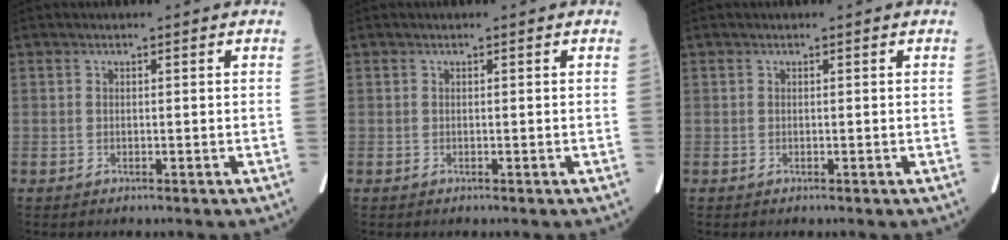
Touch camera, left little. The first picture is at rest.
{"total": 0.0}
{"total": 0.0}